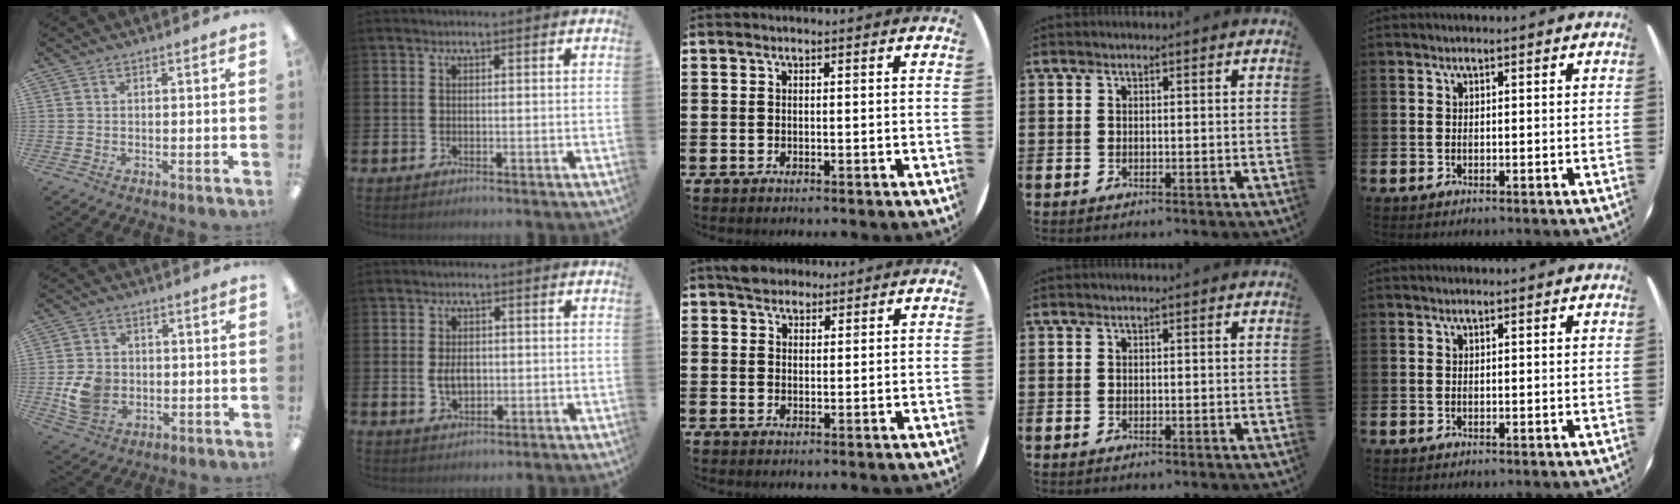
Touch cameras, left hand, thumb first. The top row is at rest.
{"thumb": {"total": 7.8, "force": [-1.3, 6.6, 4.0], "torque": [-0.074, 0.009, -0.019]}, "index": {"total": 3.1, "force": [0.0, 2.1, 2.3], "torque": [-0.022, -0.002, -0.006]}, "middle": {"total": 2.7, "force": [2.3, 1.3, 0.2], "torque": [-0.001, 0.006, 0.045]}}